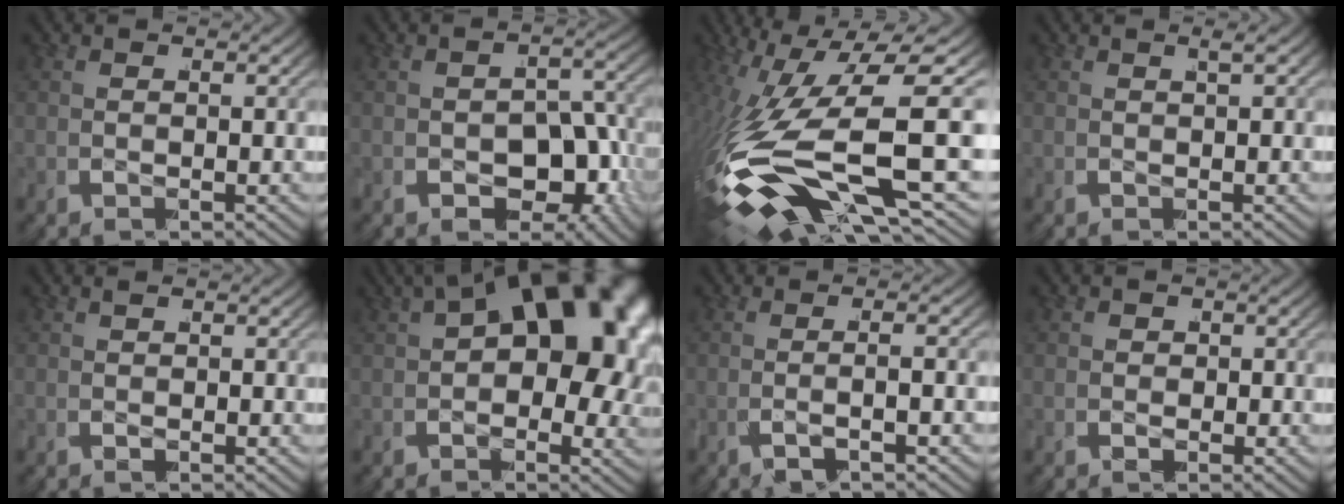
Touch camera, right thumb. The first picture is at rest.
{"total": 7.4, "force": [-2.4, 4.8, 5.1], "torque": [-0.086, -0.025, -0.025]}
{"total": 13.3, "force": [-4.0, 5.9, 11.2], "torque": [-0.249, -0.032, -0.050]}
{"total": 0.7, "force": [-0.1, -0.7, 0.1], "torque": [-0.003, 0.008, -0.001]}
{"total": 0.5, "force": [-0.1, 0.4, 0.3], "torque": [-0.008, -0.005, 0.000]}
{"total": 16.7, "force": [1.1, 9.3, 13.8], "torque": [-0.197, -0.010, 0.017]}
{"total": 2.2, "force": [-1.5, 0.2, 1.6], "torque": [-0.047, 0.007, -0.031]}
{"total": 1.9, "force": [-0.5, 1.7, 0.8], "torque": [-0.018, -0.011, -0.004]}